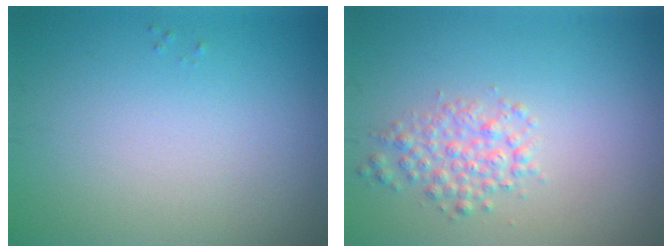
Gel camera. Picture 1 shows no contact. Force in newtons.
{"total": 2.4, "press": 2.4, "slide": 0.1}